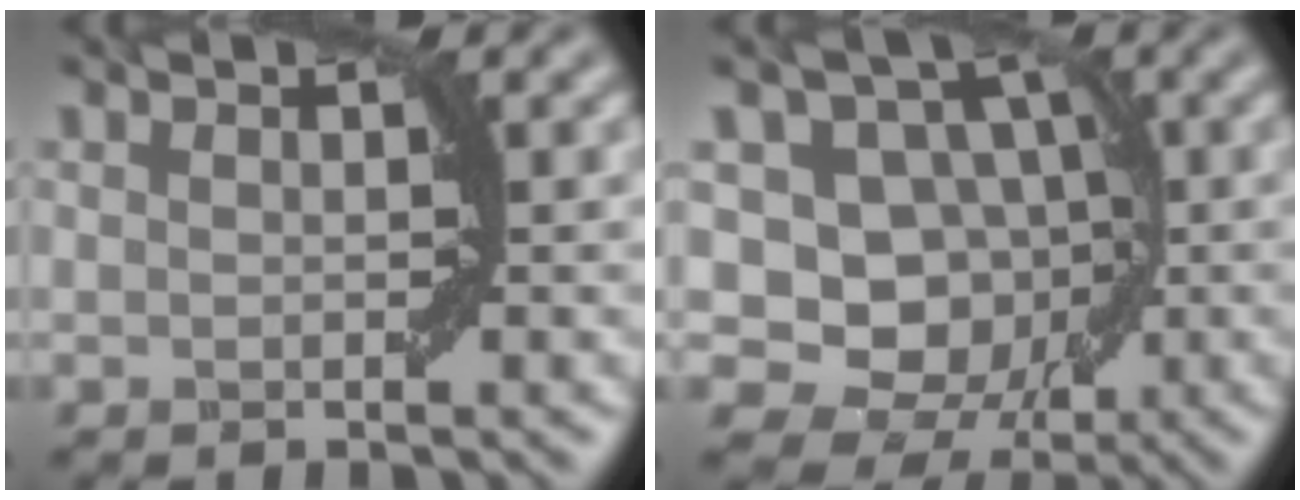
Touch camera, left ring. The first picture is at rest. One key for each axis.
{"total": 10.8, "fx": 0.2, "fy": 9.2, "fz": 5.6, "tx": -0.063, "ty": 0.028, "tz": -0.023}